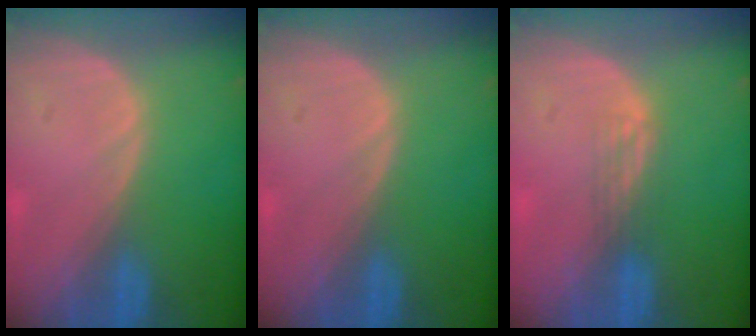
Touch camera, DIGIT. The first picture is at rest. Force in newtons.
{"total": 0.0}
{"total": 2.1, "press": 1.6, "slide": 1.3}